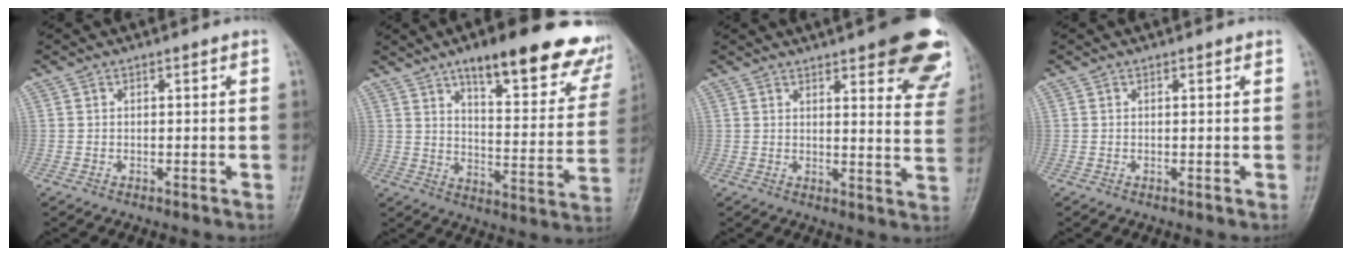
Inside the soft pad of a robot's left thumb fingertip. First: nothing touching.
{"total": 23.3, "force": [15.4, 7.0, 16.1], "torque": [-0.171, -0.054, 0.204]}
{"total": 19.8, "force": [12.8, 5.6, 14.0], "torque": [-0.142, -0.046, 0.140]}
{"total": 0.0}